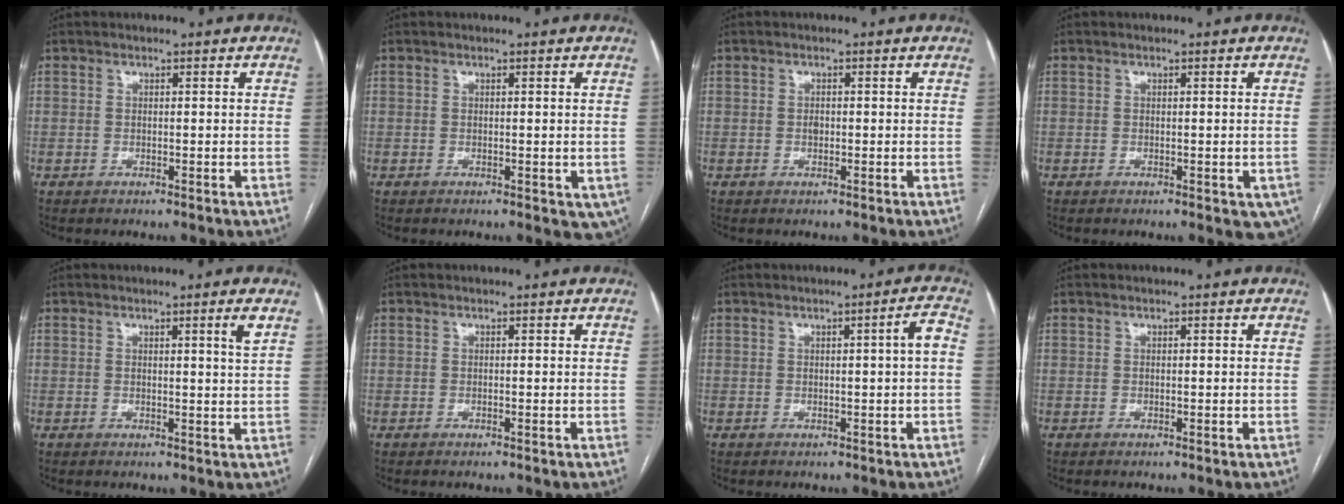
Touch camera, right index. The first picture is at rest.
{"total": 4.2, "force": [-0.9, 2.3, 3.4], "torque": [-0.023, -0.004, -0.011]}
{"total": 0.9, "force": [-0.1, 0.6, 0.7], "torque": [-0.011, 0.001, -0.001]}
{"total": 4.7, "force": [-2.0, 2.1, 3.6], "torque": [-0.021, -0.004, -0.027]}
{"total": 2.0, "force": [1.0, -0.6, 1.6], "torque": [-0.025, -0.010, 0.017]}
{"total": 0.0}
{"total": 2.4, "force": [0.1, -0.4, 2.4], "torque": [-0.033, 0.002, 0.003]}
{"total": 0.0}